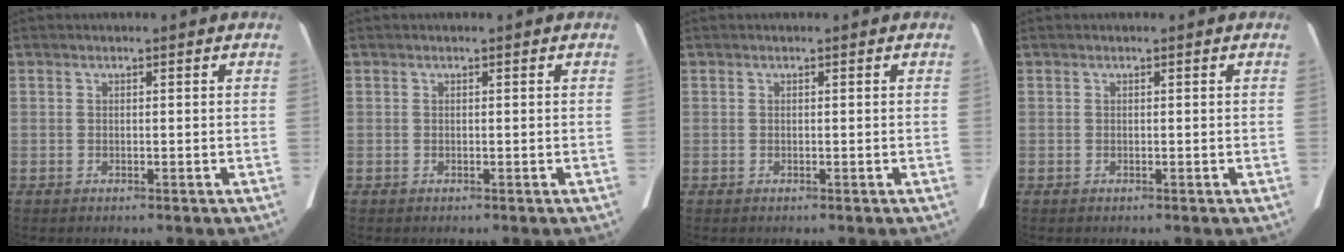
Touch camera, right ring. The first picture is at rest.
{"total": 0.0}
{"total": 0.0}
{"total": 0.0}